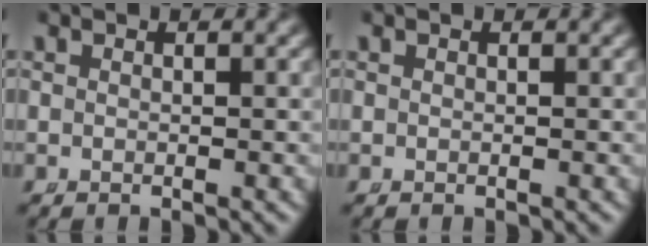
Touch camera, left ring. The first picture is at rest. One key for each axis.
{"total": 0.0}